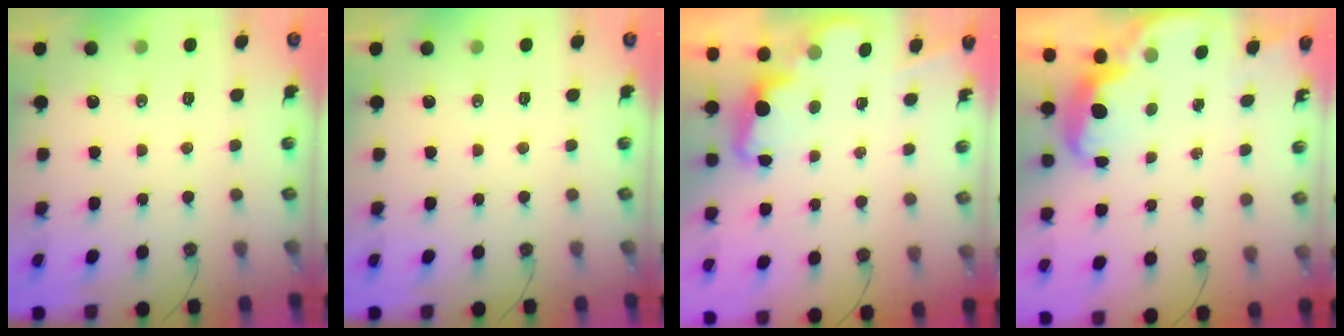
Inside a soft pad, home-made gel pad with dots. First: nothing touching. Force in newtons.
{"total": 0.0}
{"total": 2.4, "press": 2.4, "slide": 0.5}
{"total": 2.5, "press": 2.4, "slide": 0.6}